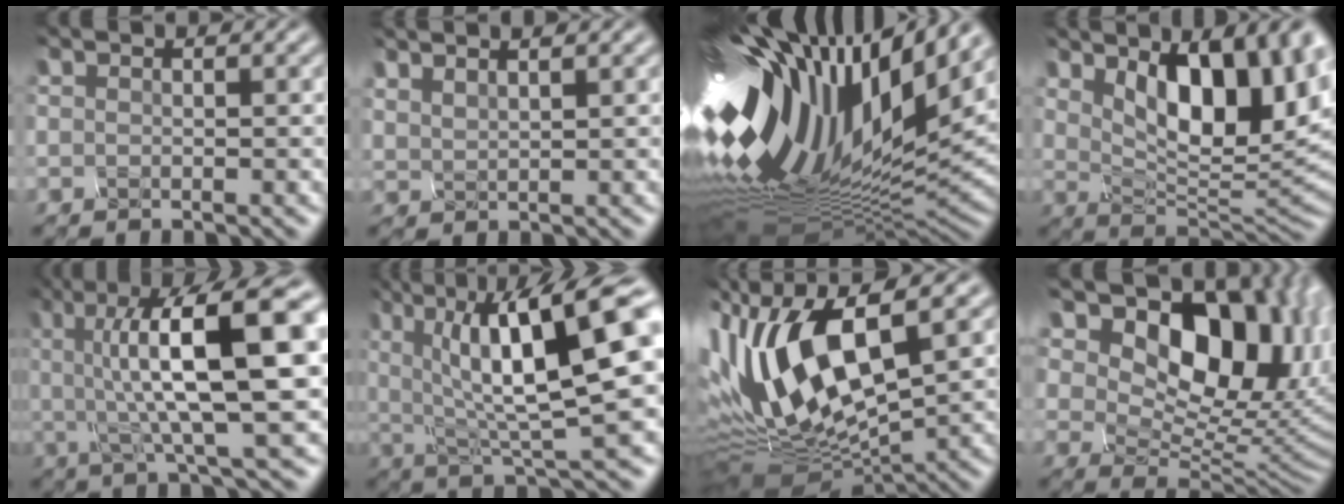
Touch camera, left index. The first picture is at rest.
{"total": 1.7, "force": [1.4, 0.4, 0.9], "torque": [-0.024, 0.006, 0.029]}
{"total": 17.3, "force": [3.0, 6.8, 15.7], "torque": [-0.305, -0.010, 0.061]}
{"total": 10.3, "force": [2.7, 4.6, 8.8], "torque": [-0.138, -0.007, 0.057]}
{"total": 12.6, "force": [1.4, 3.3, 12.1], "torque": [-0.198, 0.007, 0.030]}
{"total": 11.6, "force": [2.4, 3.2, 11.0], "torque": [-0.180, 0.005, 0.053]}
{"total": 14.4, "force": [-0.3, 6.3, 12.9], "torque": [-0.288, 0.000, 0.005]}
{"total": 13.9, "force": [4.9, 8.9, 9.5], "torque": [-0.146, 0.004, 0.099]}